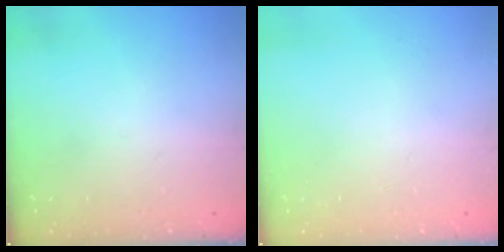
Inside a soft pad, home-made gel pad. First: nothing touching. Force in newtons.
{"total": 0.0}